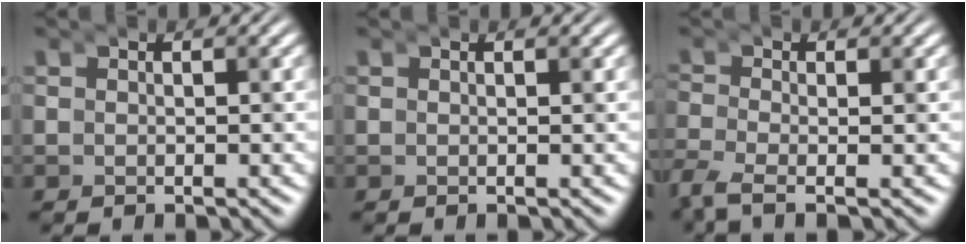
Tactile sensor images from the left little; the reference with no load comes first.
{"total": 0.0}
{"total": 2.5, "force": [-1.9, 0.6, 1.4], "torque": [-0.043, -0.020, -0.034]}